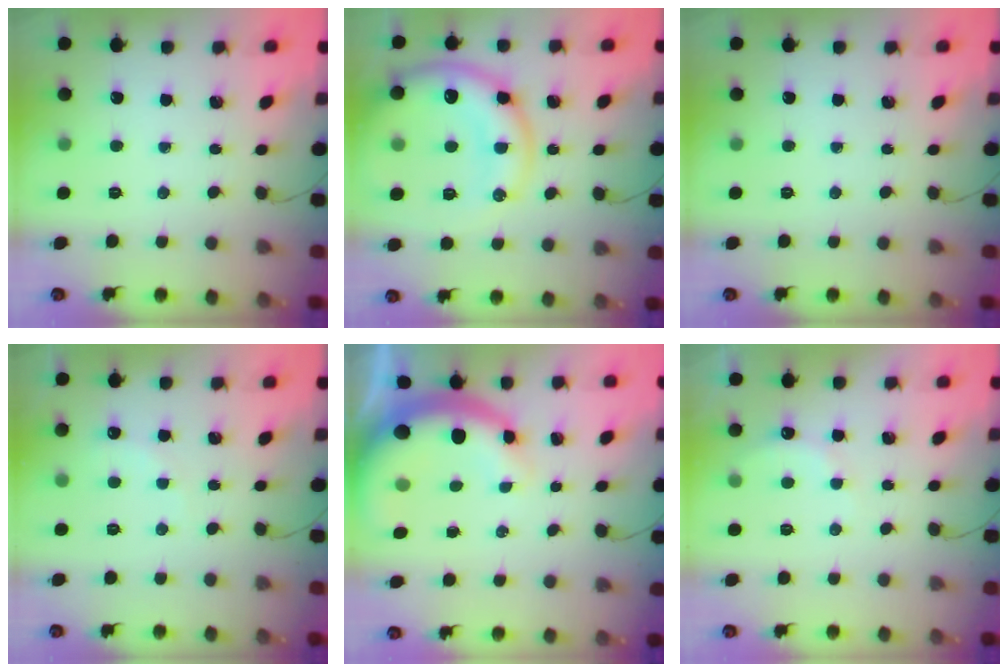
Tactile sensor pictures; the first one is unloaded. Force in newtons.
{"total": 18.3, "press": 18.1, "slide": 2.7}
{"total": 0.0}
{"total": 5.6, "press": 5.5, "slide": 1.1}
{"total": 8.8, "press": 8.6, "slide": 2.1}
{"total": 6.4, "press": 6.3, "slide": 1.2}